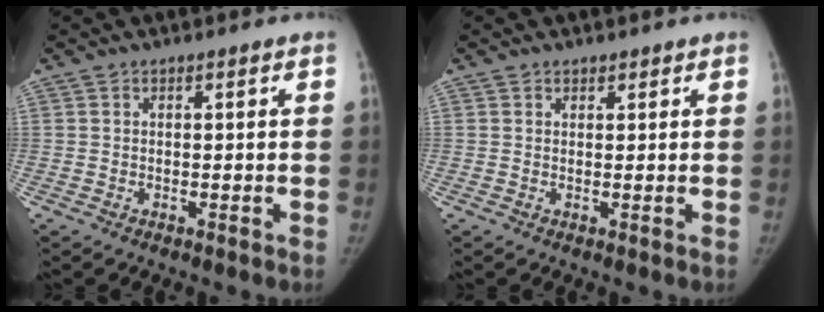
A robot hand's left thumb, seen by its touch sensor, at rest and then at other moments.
{"total": 0.9, "force": [0.7, 0.6, 0.0], "torque": [0.017, -0.004, 0.006]}